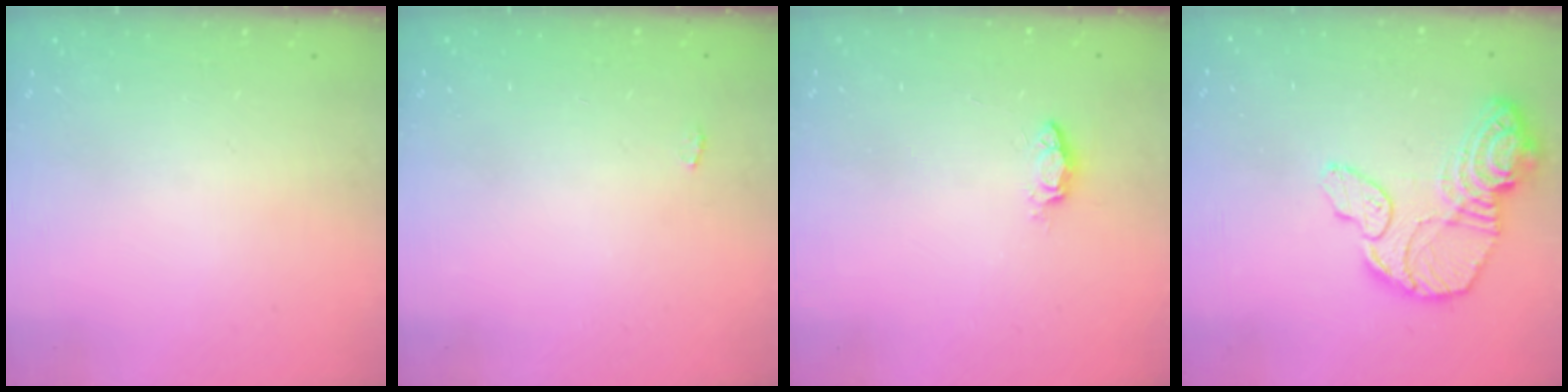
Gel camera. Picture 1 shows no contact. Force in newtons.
{"total": 2.2, "press": 2.1, "slide": 0.3}
{"total": 3.5, "press": 3.5, "slide": 0.4}
{"total": 15.8, "press": 15.7, "slide": 1.4}